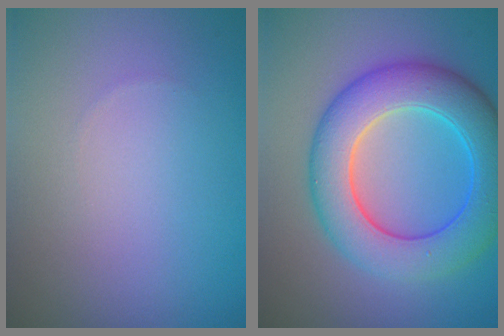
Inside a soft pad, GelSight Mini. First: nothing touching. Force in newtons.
{"total": 8.6, "press": 8.6, "slide": 0.1}